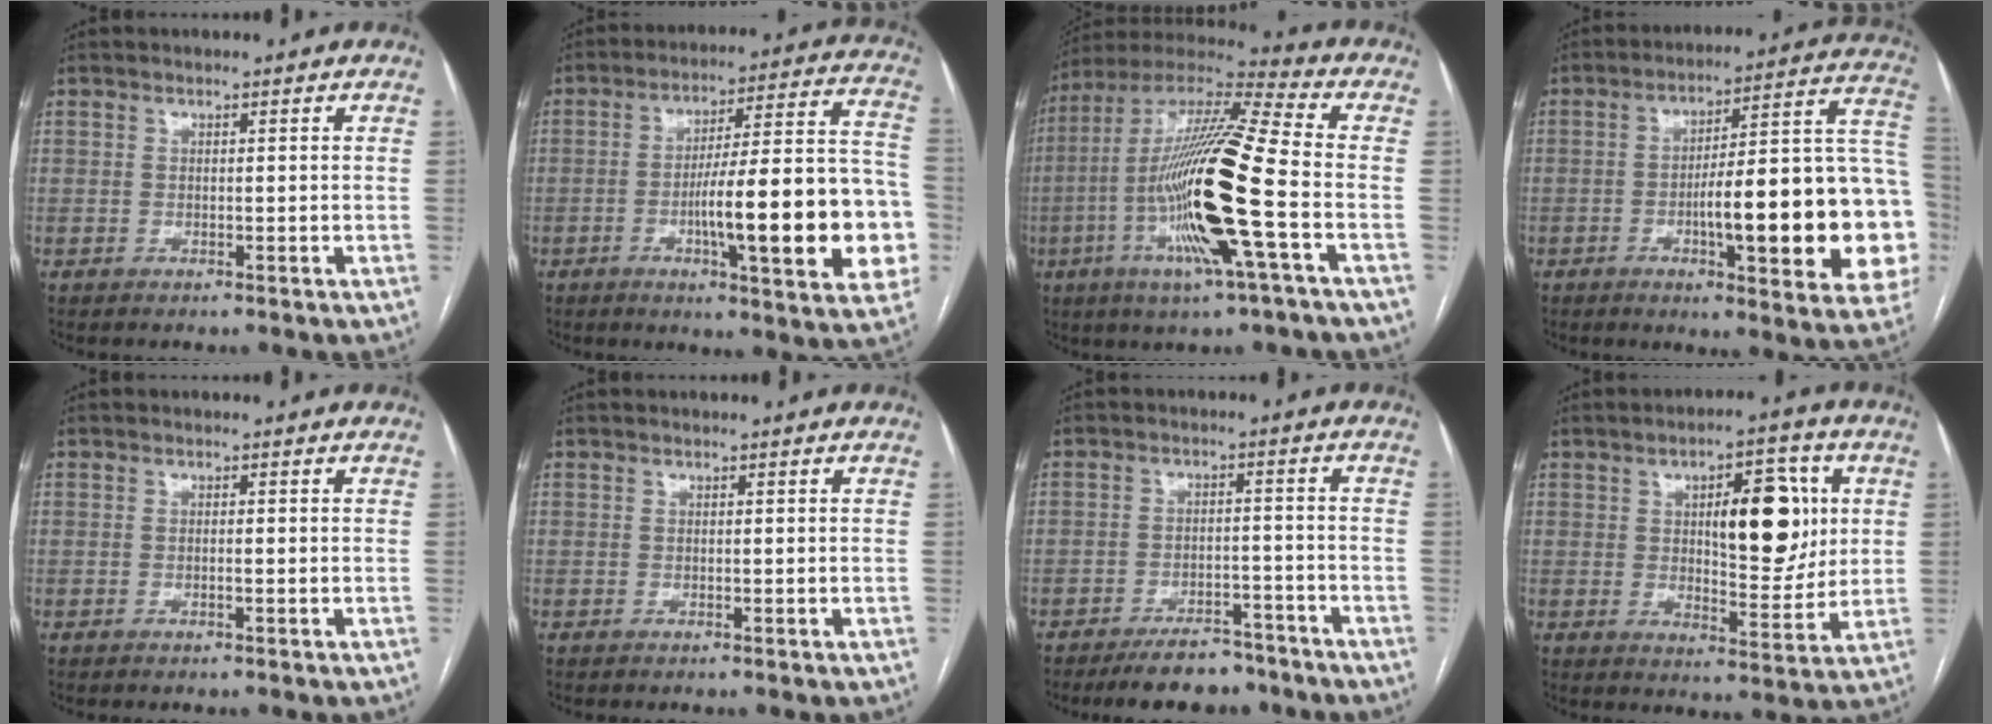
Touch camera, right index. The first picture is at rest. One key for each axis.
{"total": 22.1, "fx": -5.2, "fy": 3.3, "fz": 21.2, "tx": -0.239, "ty": 0.022, "tz": -0.067}
{"total": 20.6, "fx": -5.1, "fy": 0.5, "fz": 20.0, "tx": -0.408, "ty": -0.017, "tz": -0.105}
{"total": 25.3, "fx": -4.6, "fy": 4.3, "fz": 24.5, "tx": -0.248, "ty": 0.022, "tz": -0.058}
{"total": 0.6, "fx": -0.2, "fy": 0.0, "fz": 0.5, "tx": -0.011, "ty": 0.000, "tz": -0.002}
{"total": 0.0}
{"total": 8.0, "fx": -6.9, "fy": 2.9, "fz": 2.9, "tx": -0.039, "ty": 0.000, "tz": -0.108}
{"total": 12.2, "fx": 2.8, "fy": 4.5, "fz": 11.0, "tx": -0.152, "ty": 0.012, "tz": 0.046}